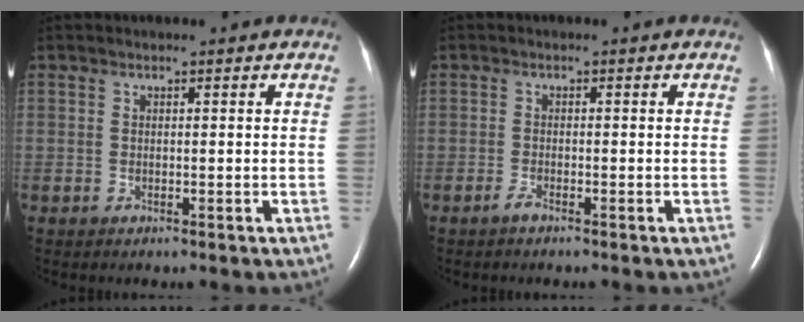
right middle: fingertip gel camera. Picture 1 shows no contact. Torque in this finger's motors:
{"motor_torque": [0.15, 0.06, 0.12, 0.01]}